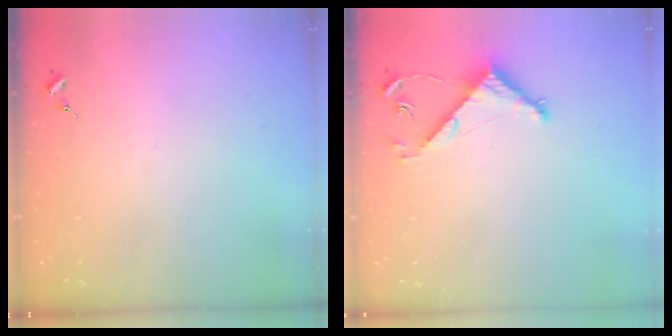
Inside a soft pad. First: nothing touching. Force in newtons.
{"total": 4.8, "press": 4.8, "slide": 0.3}